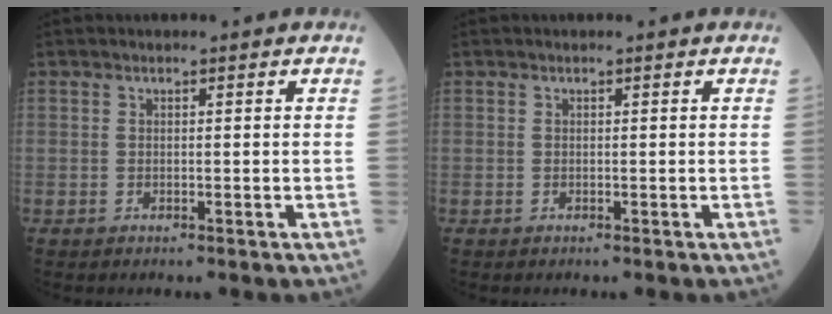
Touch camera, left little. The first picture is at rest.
{"total": 0.0}